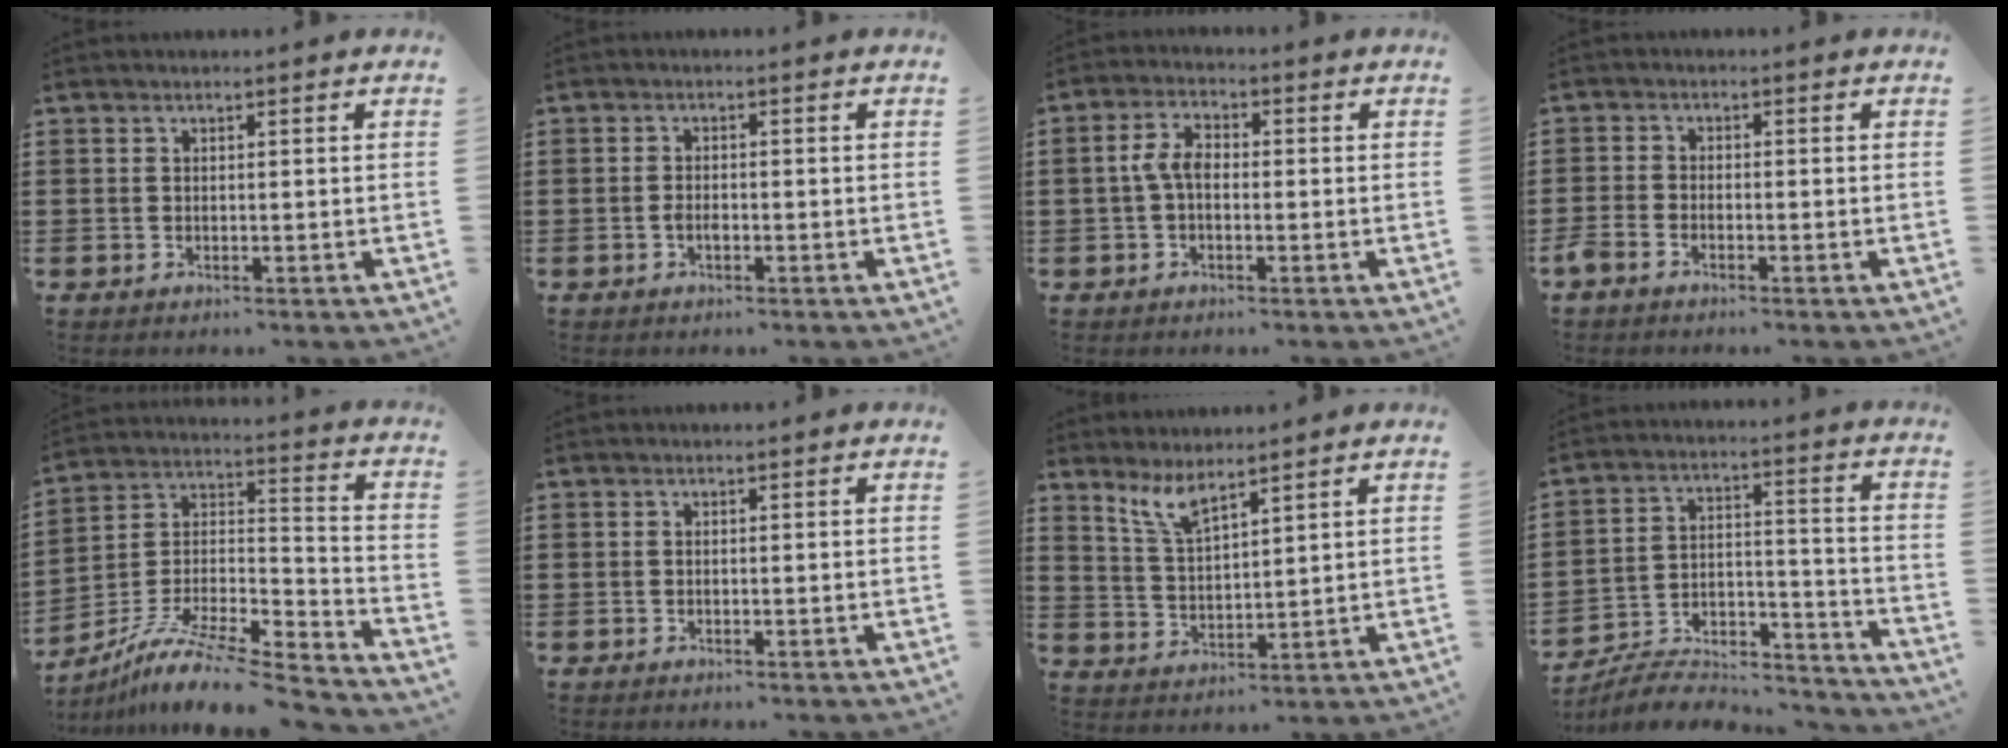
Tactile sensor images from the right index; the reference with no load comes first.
{"total": 1.4, "force": [-0.6, 0.6, 1.1], "torque": [-0.021, -0.003, -0.010]}
{"total": 4.4, "force": [-0.3, 2.3, 3.7], "torque": [-0.093, -0.004, -0.011]}
{"total": 1.6, "force": [-1.5, 0.4, 0.4], "torque": [-0.017, -0.002, -0.032]}
{"total": 9.9, "force": [-8.1, 1.6, 5.4], "torque": [-0.106, 0.005, -0.166]}
{"total": 0.0}
{"total": 4.7, "force": [3.8, 0.8, 2.7], "torque": [-0.064, -0.009, 0.069]}
{"total": 6.4, "force": [-5.9, 2.0, 1.5], "torque": [-0.027, 0.010, -0.116]}